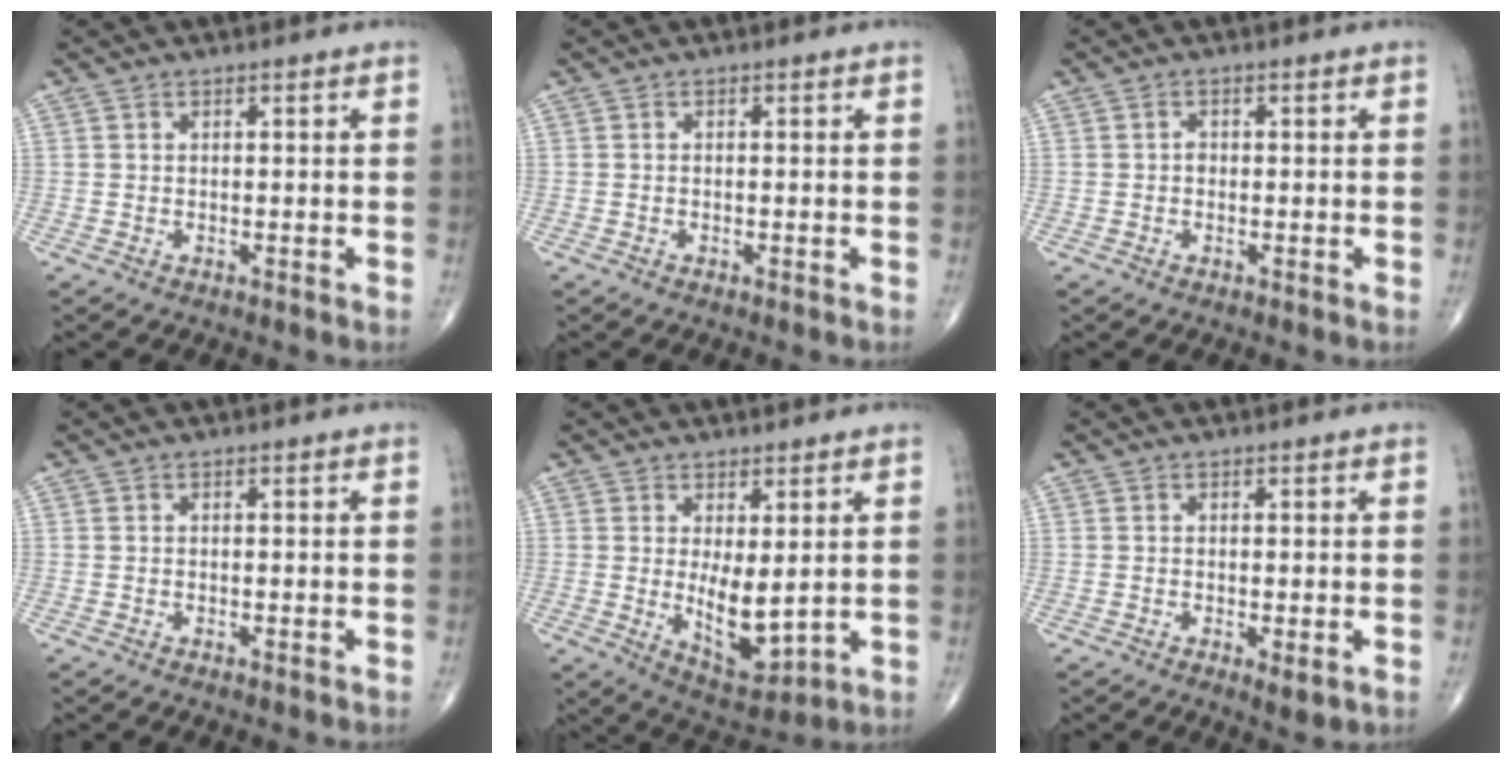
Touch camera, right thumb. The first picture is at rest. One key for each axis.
{"total": 0.0}
{"total": 0.9, "fx": -0.1, "fy": 0.7, "fz": 0.5, "tx": -0.003, "ty": 0.003, "tz": -0.005}
{"total": 0.0}
{"total": 8.5, "fx": 0.4, "fy": 3.7, "fz": 7.6, "tx": -0.101, "ty": -0.024, "tz": 0.026}
{"total": 2.6, "fx": -0.8, "fy": 0.7, "fz": 2.3, "tx": -0.039, "ty": -0.010, "tz": -0.012}